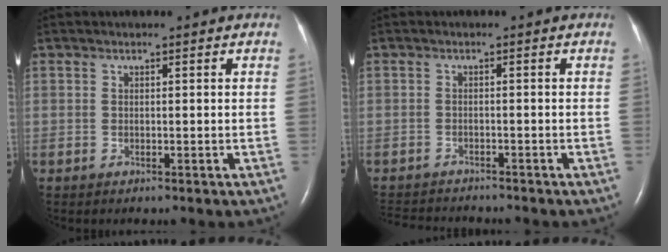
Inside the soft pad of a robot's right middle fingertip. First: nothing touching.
{"total": 6.9, "force": [-6.5, 1.0, 1.8], "torque": [-0.025, -0.007, -0.098]}